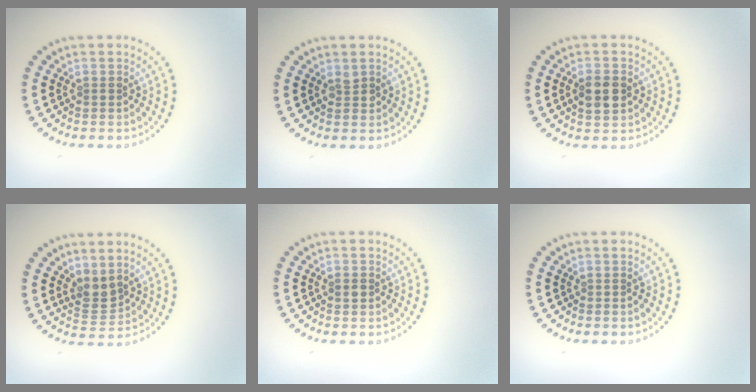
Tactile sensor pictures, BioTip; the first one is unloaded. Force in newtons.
{"total": 1.0, "press": 0.9, "slide": 0.3}
{"total": 2.9, "press": 2.9, "slide": 0.1}
{"total": 2.3, "press": 1.9, "slide": 1.4}
{"total": 1.1, "press": 1.1, "slide": 0.0}
{"total": 0.0}